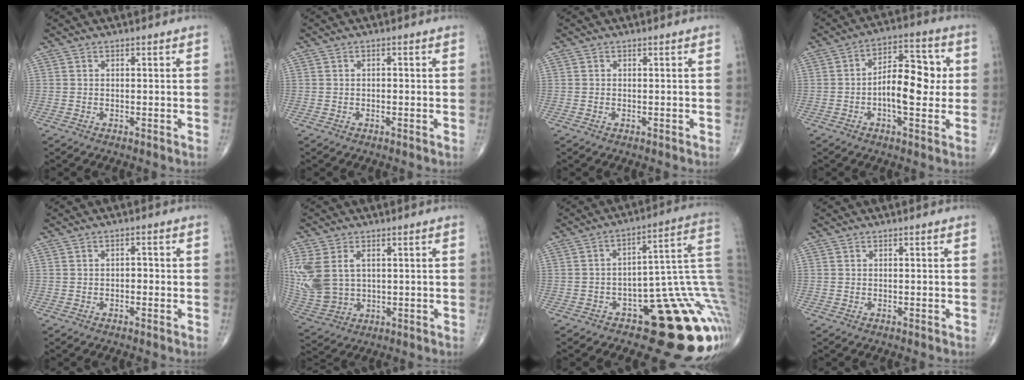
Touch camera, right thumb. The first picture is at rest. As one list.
[{"total": 0.7, "force": [-0.1, 0.3, 0.6], "torque": [-0.010, 0.002, -0.001]}, {"total": 0.0}, {"total": 11.7, "force": [-0.4, 5.7, 10.3], "torque": [-0.139, 0.024, -0.011]}, {"total": 1.5, "force": [-0.3, 1.0, 1.1], "torque": [-0.009, 0.004, -0.008]}, {"total": 13.0, "force": [2.6, 9.0, 9.1], "torque": [-0.225, -0.006, 0.068]}, {"total": 19.0, "force": [-5.2, 8.4, 16.2], "torque": [-0.107, 0.075, -0.059]}, {"total": 0.0}]